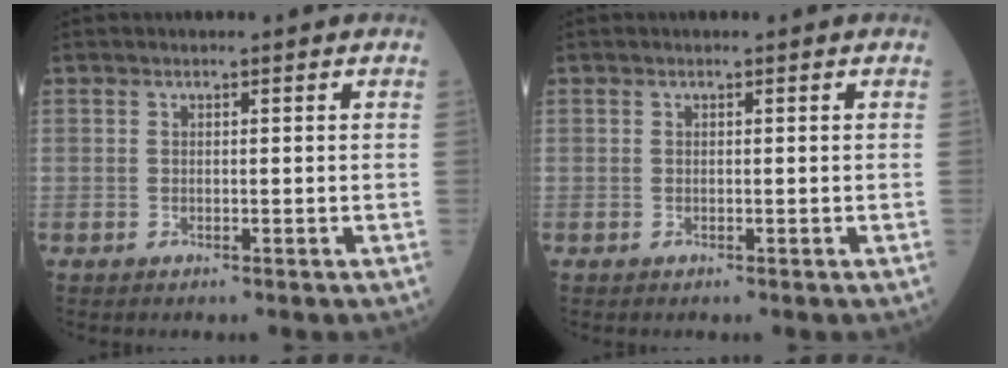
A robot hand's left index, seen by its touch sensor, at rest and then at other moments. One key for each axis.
{"total": 0.0}